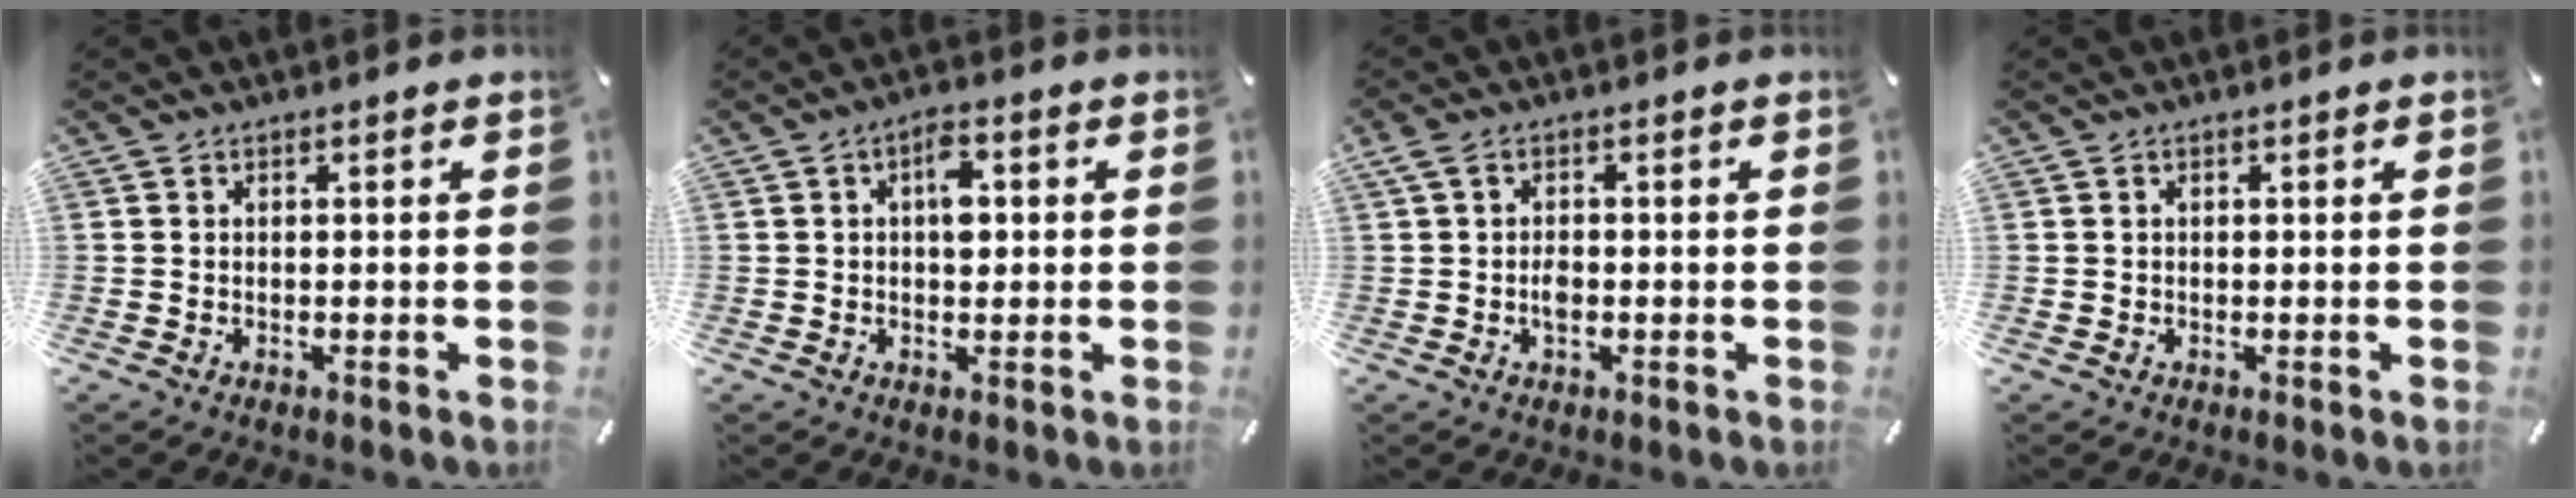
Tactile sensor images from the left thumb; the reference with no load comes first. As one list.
[{"total": 5.2, "force": [1.0, 2.9, 4.3], "torque": [-0.054, -0.003, 0.009]}, {"total": 3.0, "force": [-0.4, 1.6, 2.6], "torque": [-0.047, 0.005, -0.008]}, {"total": 0.6, "force": [0.2, 0.5, -0.2], "torque": [0.006, 0.005, 0.004]}]